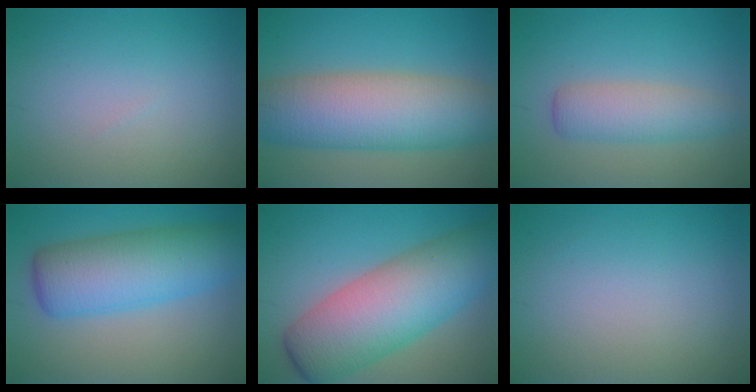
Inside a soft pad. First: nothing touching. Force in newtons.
{"total": 10.7, "press": 10.7, "slide": 0.6}
{"total": 3.9, "press": 3.9, "slide": 0.1}
{"total": 6.7, "press": 6.7, "slide": 0.1}
{"total": 11.1, "press": 11.1, "slide": 0.5}
{"total": 0.0}